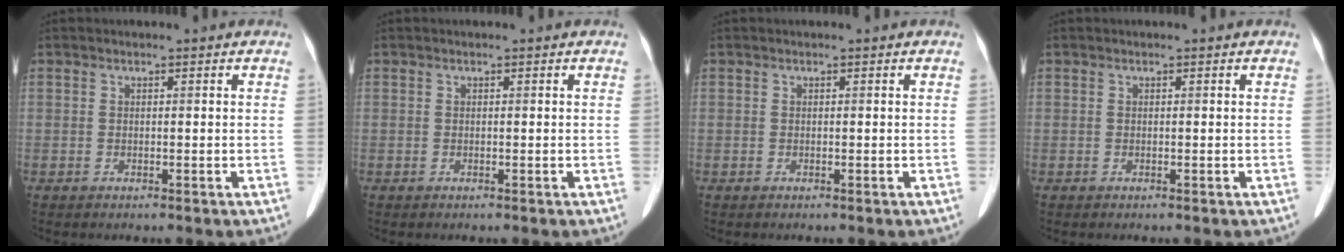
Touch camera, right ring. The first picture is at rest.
{"total": 0.0}
{"total": 0.0}
{"total": 0.0}